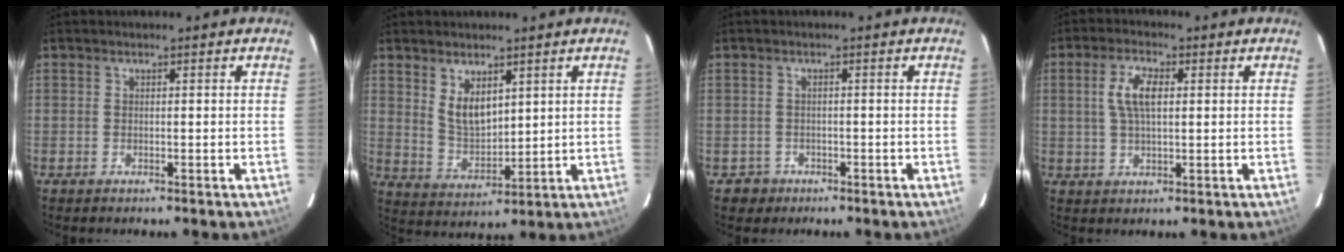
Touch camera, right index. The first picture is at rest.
{"total": 6.9, "force": [3.6, 3.6, 4.7], "torque": [-0.081, -0.005, 0.079]}
{"total": 2.7, "force": [-1.3, 2.4, 0.1], "torque": [-0.010, 0.005, -0.016]}
{"total": 6.1, "force": [1.2, 2.5, 5.4], "torque": [-0.106, 0.009, 0.025]}